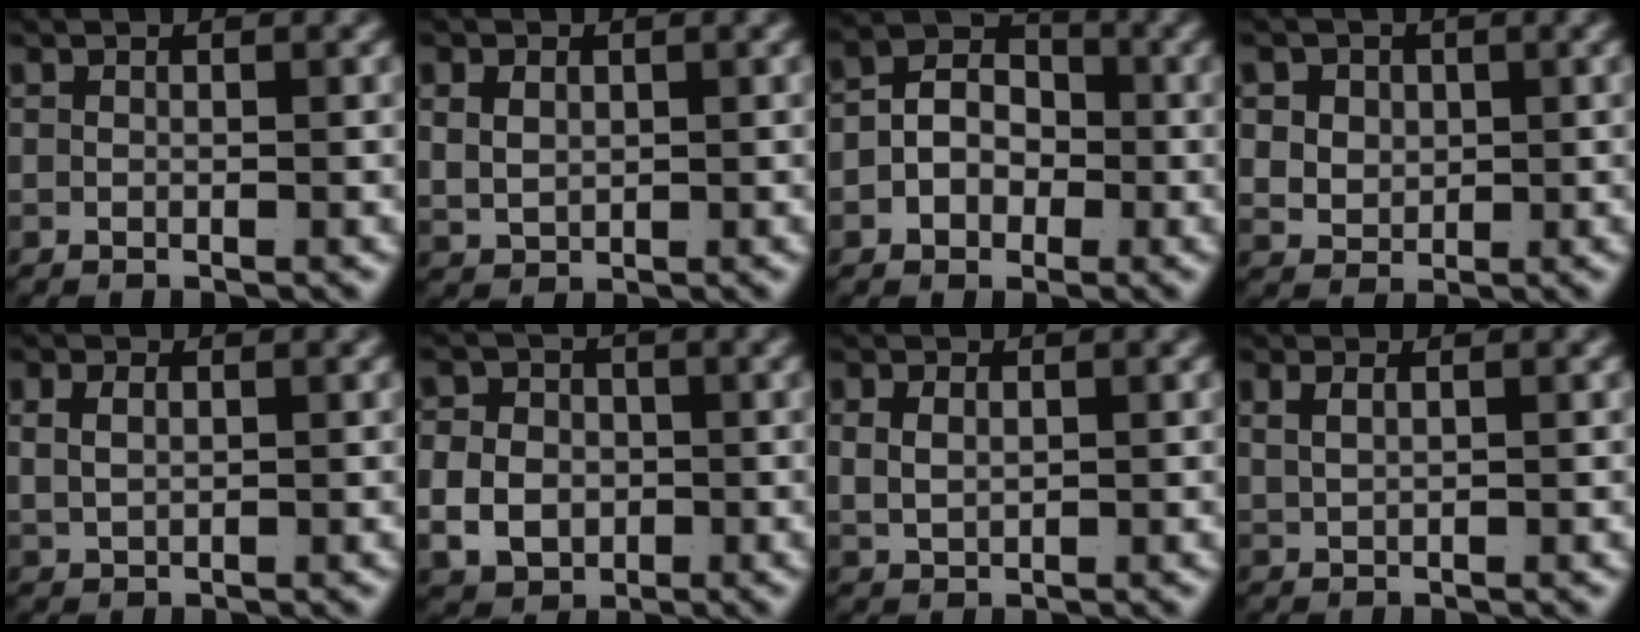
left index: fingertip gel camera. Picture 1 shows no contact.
{"total": 2.6, "force": [0.8, 2.1, 1.4], "torque": [-0.035, -0.009, 0.027]}
{"total": 7.3, "force": [-0.3, 6.2, 3.8], "torque": [-0.069, -0.007, -0.016]}
{"total": 5.5, "force": [0.8, 4.9, 2.2], "torque": [-0.058, -0.018, 0.022]}
{"total": 1.6, "force": [0.8, 1.0, 1.0], "torque": [-0.024, -0.003, 0.026]}
{"total": 6.2, "force": [-0.7, 5.6, 2.5], "torque": [-0.049, -0.017, -0.010]}
{"total": 2.1, "force": [0.7, 1.5, 1.3], "torque": [-0.032, -0.006, 0.025]}
{"total": 1.1, "force": [0.8, 0.1, 0.7], "torque": [-0.013, -0.001, 0.025]}